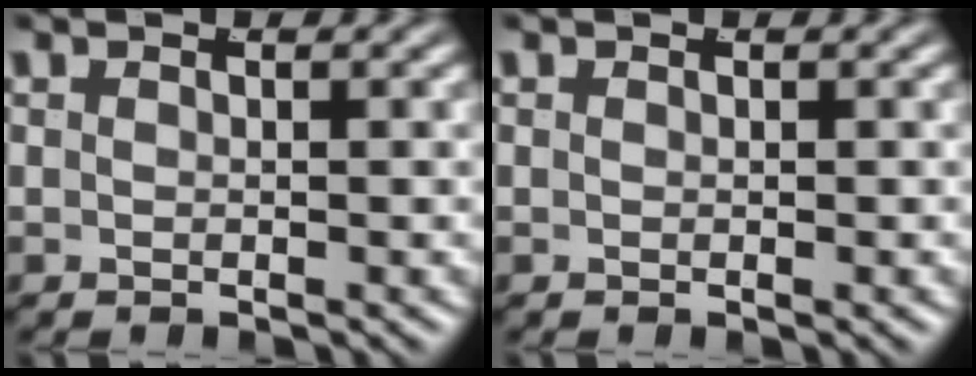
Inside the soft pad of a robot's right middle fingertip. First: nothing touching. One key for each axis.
{"total": 0.0}